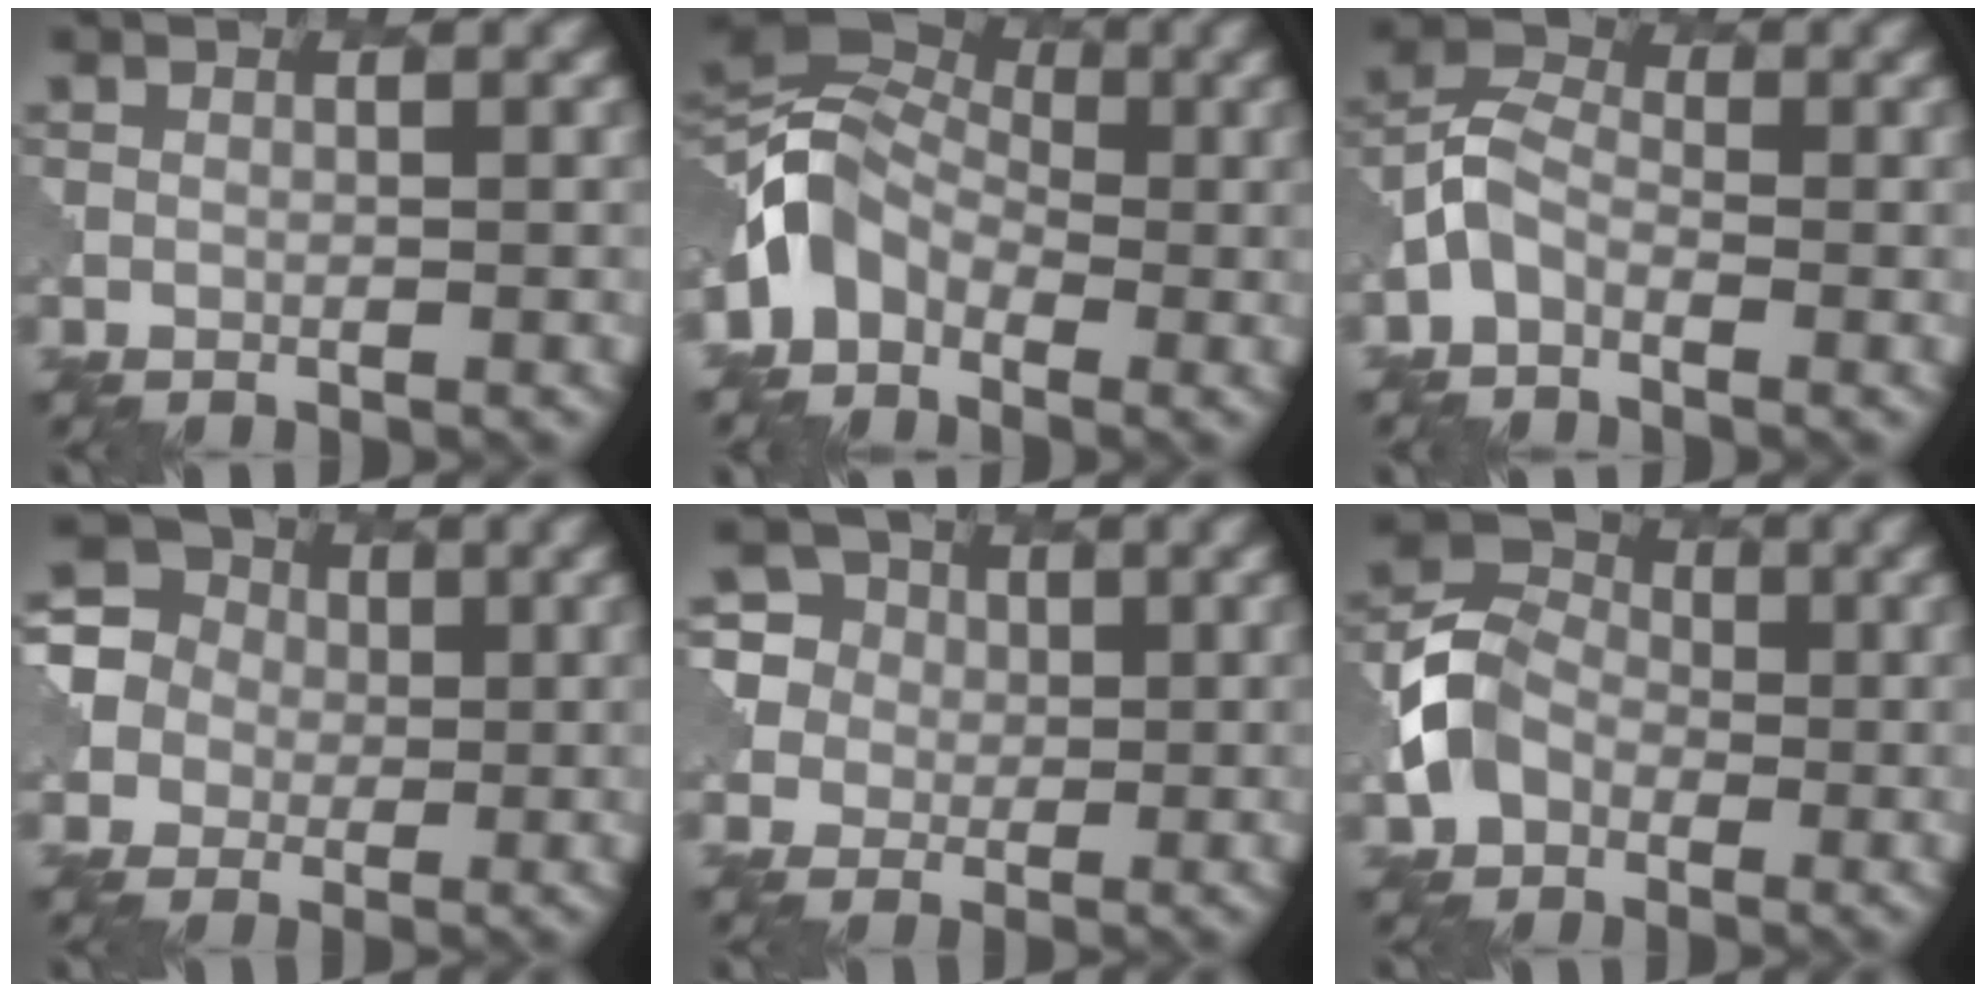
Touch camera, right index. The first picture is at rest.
{"total": 5.9, "force": [-1.8, 4.5, 3.4], "torque": [-0.060, 0.010, -0.058]}
{"total": 3.2, "force": [-1.4, 2.0, 2.0], "torque": [-0.047, 0.011, -0.038]}
{"total": 6.4, "force": [0.6, 6.0, 1.9], "torque": [-0.054, 0.034, -0.015]}
{"total": 6.5, "force": [1.7, 5.9, 1.9], "torque": [-0.046, 0.039, 0.016]}
{"total": 5.4, "force": [-1.2, 4.5, 2.8], "torque": [-0.062, 0.006, -0.037]}